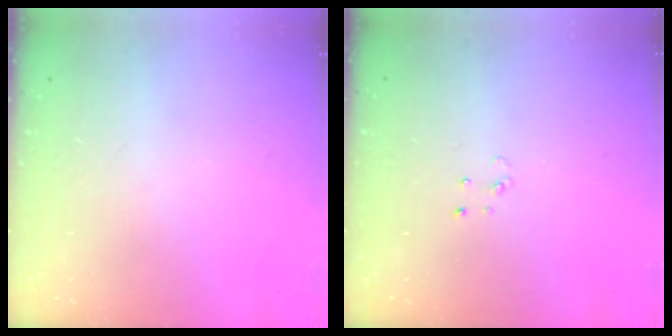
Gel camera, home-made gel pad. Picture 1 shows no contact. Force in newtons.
{"total": 2.5, "press": 2.5, "slide": 0.2}